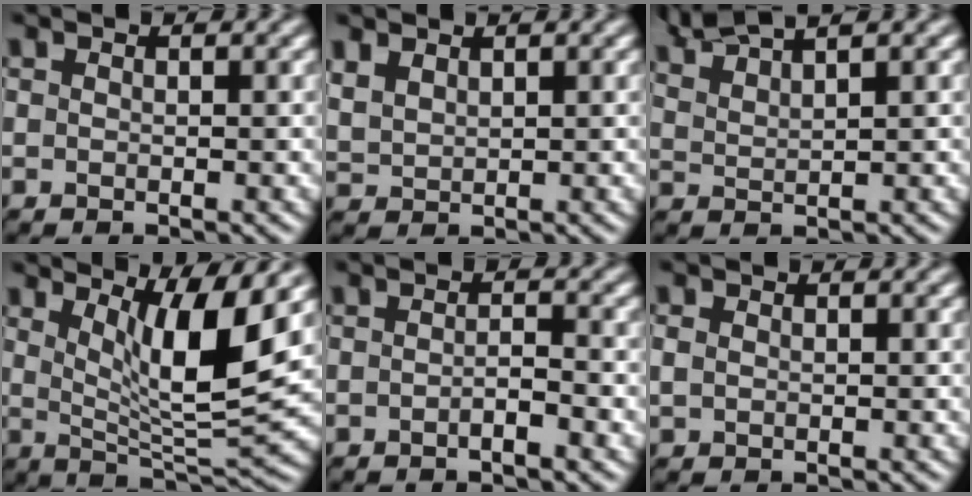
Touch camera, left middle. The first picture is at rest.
{"total": 1.9, "force": [1.6, 1.0, 0.3], "torque": [-0.019, 0.003, 0.041]}
{"total": 4.3, "force": [4.0, 0.5, 1.6], "torque": [-0.037, 0.017, 0.072]}
{"total": 7.9, "force": [3.0, 1.6, 7.1], "torque": [-0.118, -0.010, 0.056]}
{"total": 1.6, "force": [-0.7, 0.3, 1.4], "torque": [-0.024, 0.004, -0.012]}
{"total": 0.6, "force": [0.2, 0.5, 0.2], "torque": [-0.008, 0.004, 0.003]}